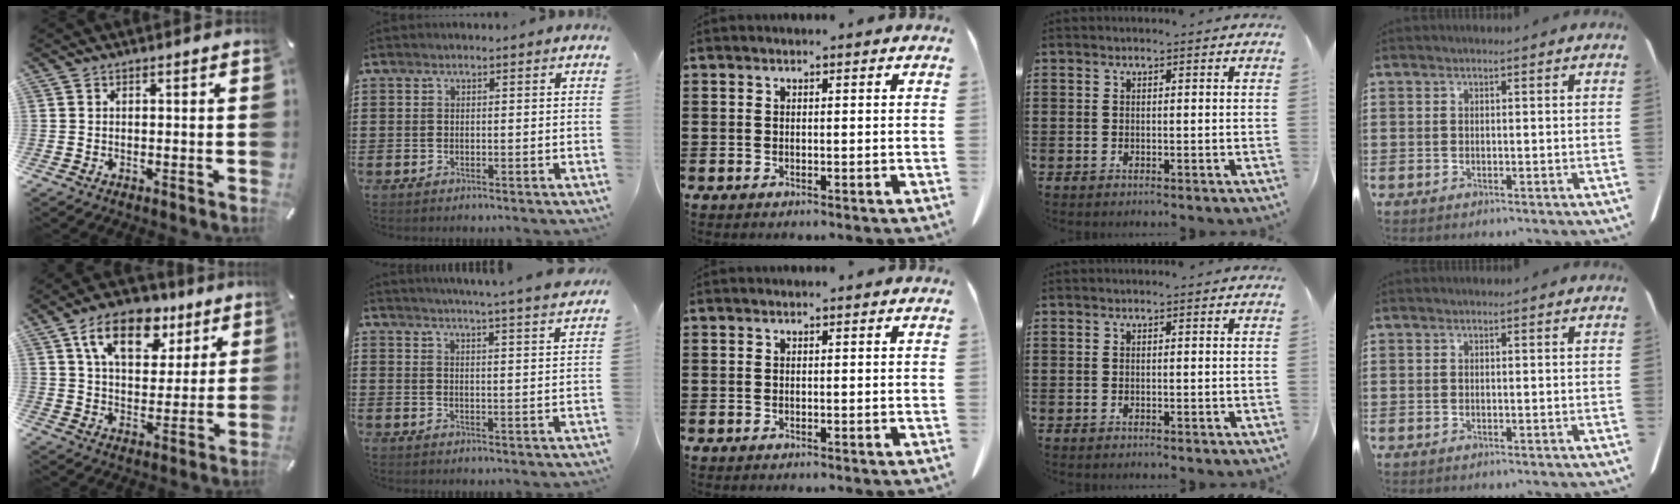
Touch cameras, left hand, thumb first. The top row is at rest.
{"thumb": {"total": 14.7, "force": [8.5, 8.5, 8.5], "torque": [-0.137, -0.025, 0.151]}, "index": {"total": 4.3, "force": [4.0, -1.1, 1.0], "torque": [-0.033, -0.024, 0.068]}}